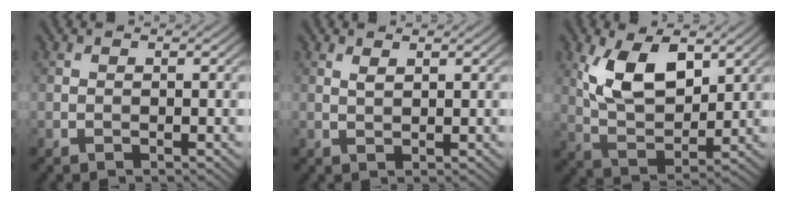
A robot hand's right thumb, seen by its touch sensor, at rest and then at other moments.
{"total": 1.1, "force": [0.8, 0.1, 0.7], "torque": [-0.022, 0.001, 0.018]}
{"total": 9.7, "force": [3.9, 4.9, 7.4], "torque": [-0.152, -0.001, 0.075]}